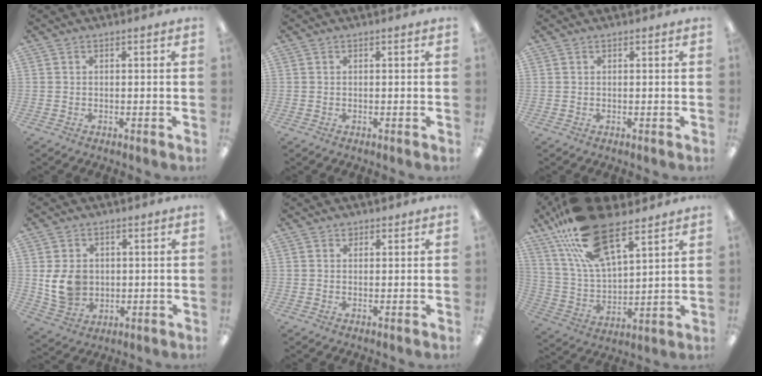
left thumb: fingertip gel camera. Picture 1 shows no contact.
{"total": 0.0}
{"total": 0.0}
{"total": 8.9, "force": [0.9, 7.3, 4.9], "torque": [-0.096, 0.006, 0.019]}
{"total": 1.2, "force": [0.9, 0.8, 0.2], "torque": [0.004, -0.002, 0.016]}
{"total": 21.0, "force": [14.0, 8.7, 13.1], "torque": [-0.262, -0.057, 0.249]}